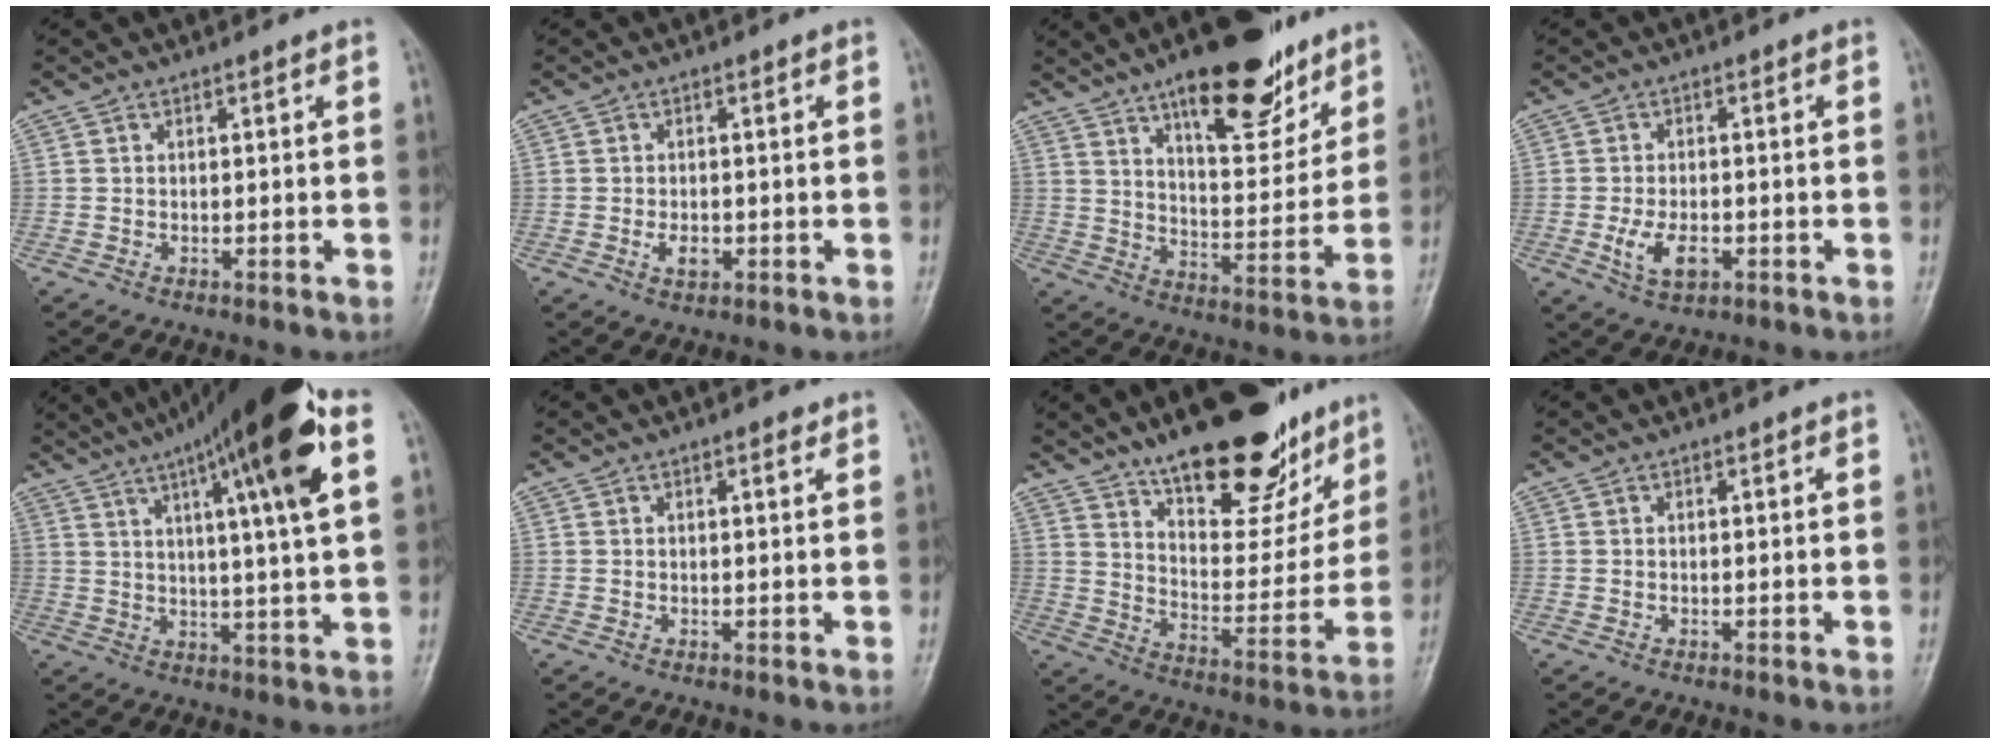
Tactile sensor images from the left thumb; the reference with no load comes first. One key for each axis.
{"total": 2.6, "fx": -0.7, "fy": 1.7, "fz": 1.9, "tx": -0.031, "ty": 0.000, "tz": -0.010}
{"total": 18.9, "fx": 12.3, "fy": 7.1, "fz": 12.4, "tx": -0.136, "ty": -0.069, "tz": 0.193}
{"total": 5.6, "fx": -1.6, "fy": 3.2, "fz": 4.3, "tx": -0.080, "ty": 0.000, "tz": -0.026}
{"total": 20.4, "fx": 9.2, "fy": 2.6, "fz": 18.0, "tx": -0.273, "ty": 0.002, "tz": 0.134}
{"total": 1.2, "fx": 0.7, "fy": 0.4, "fz": 0.8, "tx": -0.010, "ty": -0.002, "tz": 0.008}
{"total": 23.1, "fx": 15.8, "fy": 9.2, "fz": 14.1, "tx": -0.153, "ty": -0.080, "tz": 0.242}
{"total": 0.0}